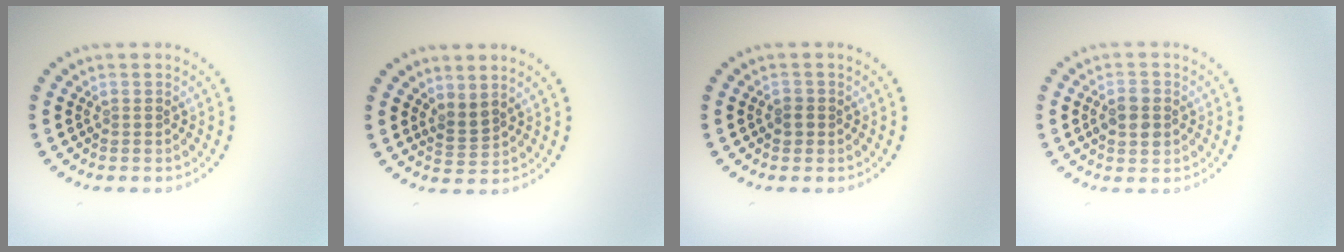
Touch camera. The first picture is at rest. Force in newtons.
{"total": 1.7, "press": 1.3, "slide": 1.2}
{"total": 1.1, "press": 1.1, "slide": 0.1}
{"total": 2.7, "press": 2.7, "slide": 0.1}